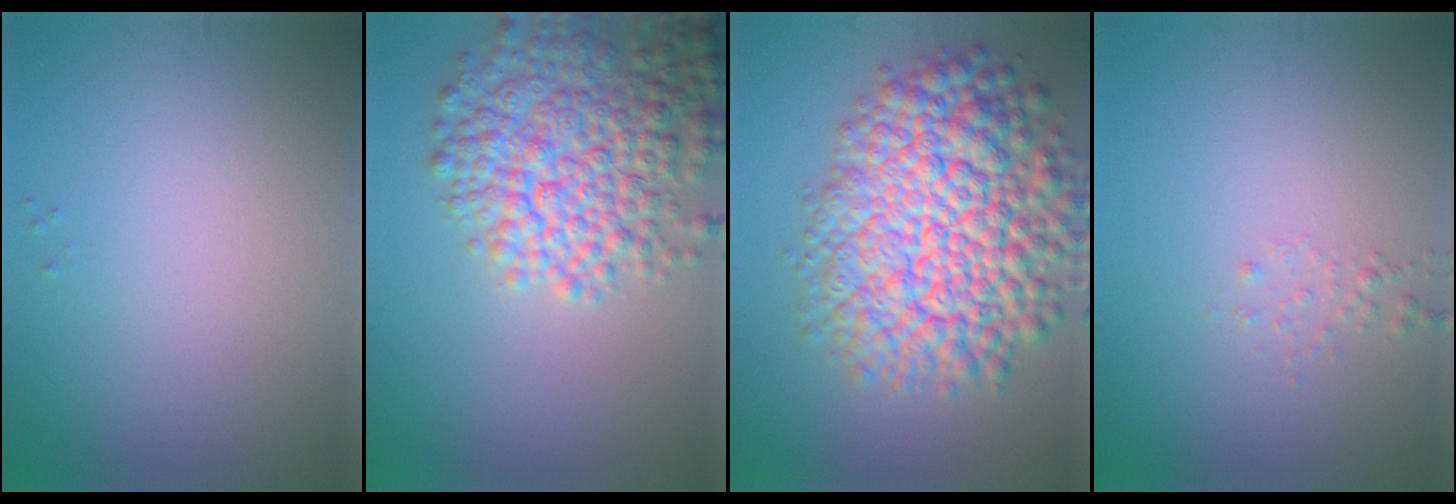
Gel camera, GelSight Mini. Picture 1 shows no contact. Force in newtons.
{"total": 8.0, "press": 7.9, "slide": 0.5}
{"total": 12.7, "press": 12.7, "slide": 0.5}
{"total": 0.7, "press": 0.7, "slide": 0.1}